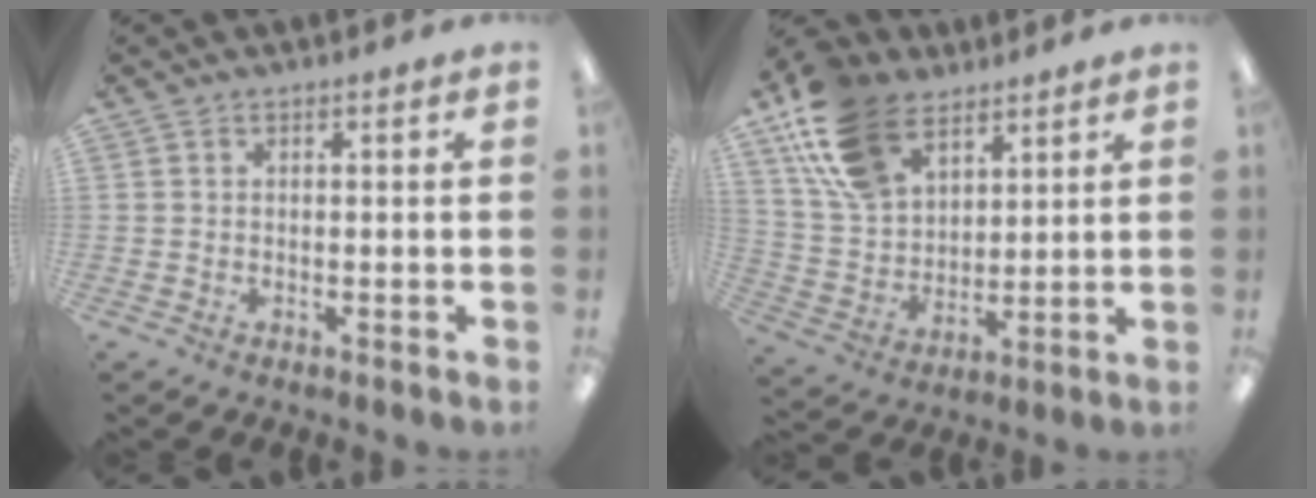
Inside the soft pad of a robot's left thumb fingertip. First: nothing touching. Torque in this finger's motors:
{"motor_torque": [0.25, 0.27, 1.34, -1.43, 0.42]}